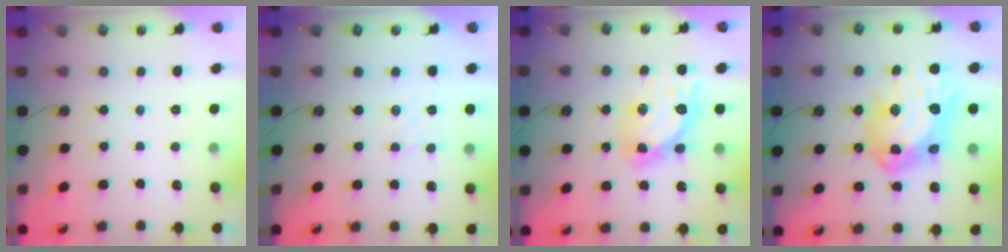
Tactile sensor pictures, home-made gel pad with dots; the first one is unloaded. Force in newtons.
{"total": 2.2, "press": 2.1, "slide": 0.5}
{"total": 13.2, "press": 13.1, "slide": 1.6}
{"total": 20.9, "press": 20.8, "slide": 2.3}